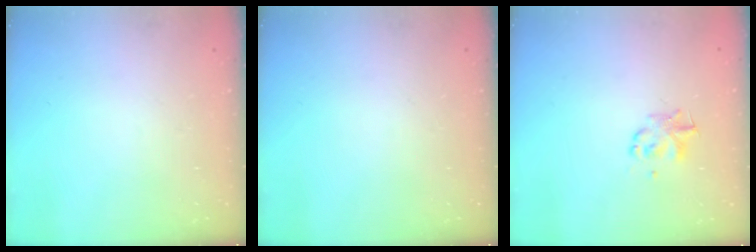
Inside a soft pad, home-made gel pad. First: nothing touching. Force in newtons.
{"total": 0.0}
{"total": 2.2, "press": 2.1, "slide": 0.4}